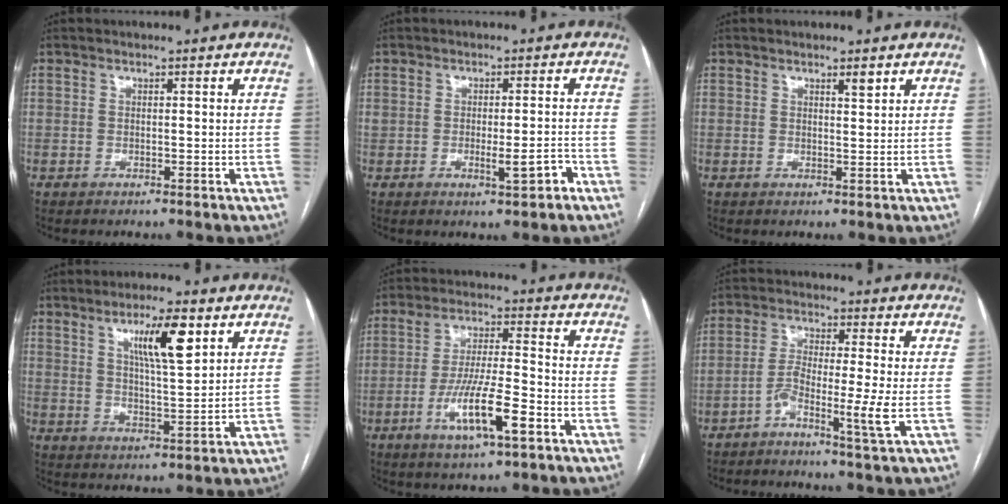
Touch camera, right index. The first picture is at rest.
{"total": 4.2, "force": [-1.8, 1.0, 3.7], "torque": [-0.056, 0.001, -0.022]}
{"total": 1.4, "force": [1.0, 0.2, 1.0], "torque": [-0.017, -0.002, 0.017]}
{"total": 8.9, "force": [4.3, 1.3, 7.6], "torque": [-0.131, 0.000, 0.075]}
{"total": 10.2, "force": [-4.3, 1.1, 9.2], "torque": [-0.173, -0.009, -0.075]}
{"total": 5.8, "force": [-2.4, -1.0, 5.2], "torque": [-0.103, 0.005, -0.049]}